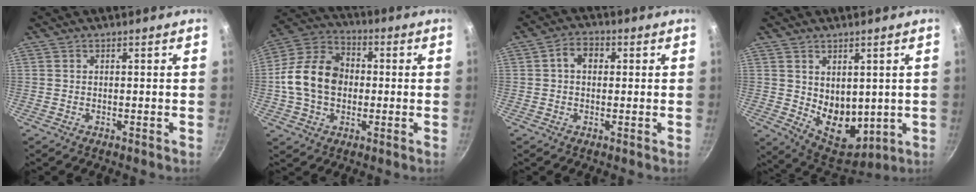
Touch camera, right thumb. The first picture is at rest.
{"total": 14.8, "force": [-0.5, 11.1, 9.7], "torque": [-0.148, 0.029, -0.026]}
{"total": 2.9, "force": [0.5, 2.1, 2.0], "torque": [-0.026, 0.007, 0.005]}
{"total": 10.5, "force": [1.3, 7.5, 7.2], "torque": [-0.072, -0.037, 0.044]}